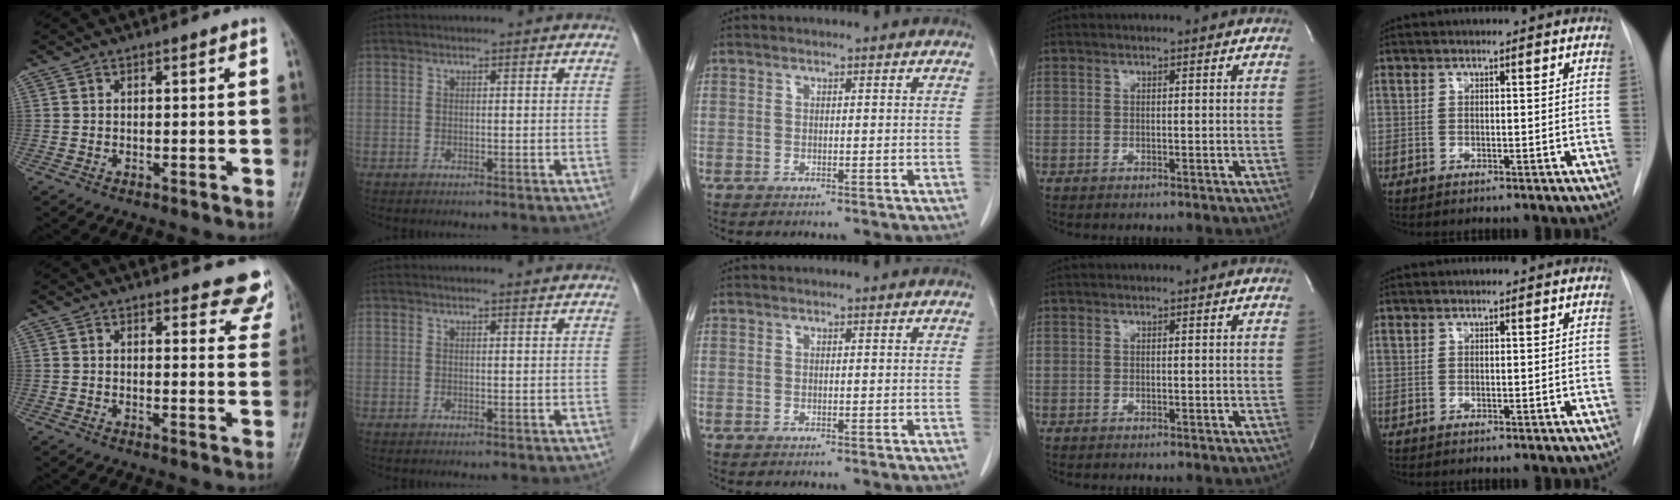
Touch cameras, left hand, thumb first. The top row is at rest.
{"thumb": {"total": 8.6, "force": [7.8, 2.8, 2.3], "torque": [0.023, -0.045, 0.064]}, "index": {"total": 1.5, "force": [1.4, -0.2, 0.4], "torque": [-0.011, 0.003, 0.020]}}